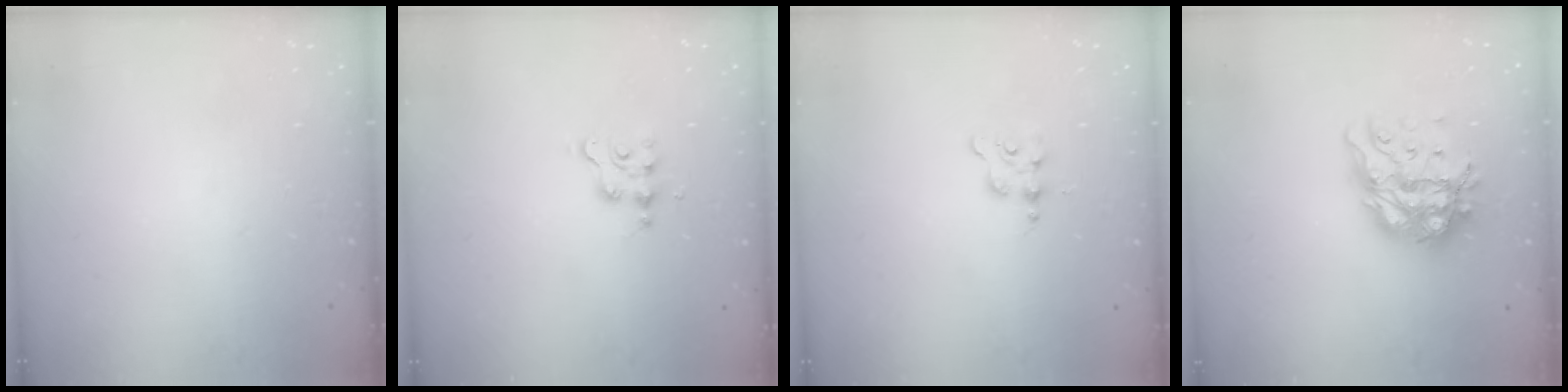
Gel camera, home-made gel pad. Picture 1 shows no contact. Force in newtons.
{"total": 2.9, "press": 2.9, "slide": 0.2}
{"total": 1.4, "press": 1.3, "slide": 0.3}
{"total": 12.1, "press": 11.9, "slide": 1.7}